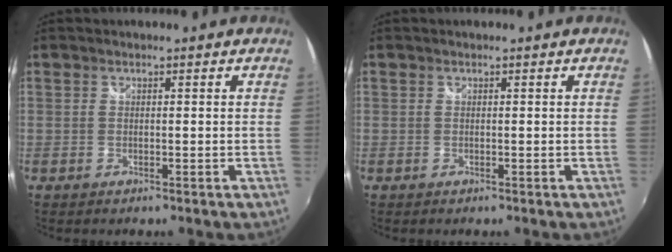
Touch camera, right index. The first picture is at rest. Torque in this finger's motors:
{"motor_torque": [-0.01, 0.01, 0.00, 0.00]}